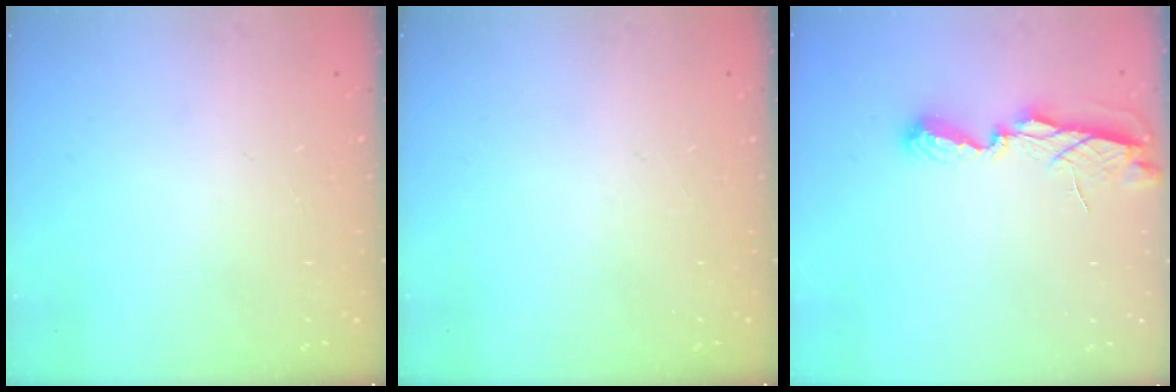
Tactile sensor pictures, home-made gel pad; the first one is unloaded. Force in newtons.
{"total": 0.0}
{"total": 6.6, "press": 6.6, "slide": 0.2}